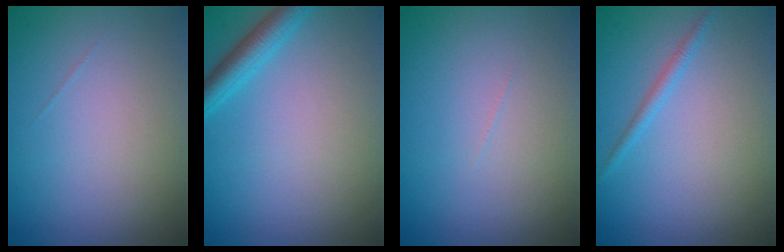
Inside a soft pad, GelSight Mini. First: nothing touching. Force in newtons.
{"total": 2.7, "press": 2.7, "slide": 0.1}
{"total": 0.0}
{"total": 1.0, "press": 1.0, "slide": 0.1}